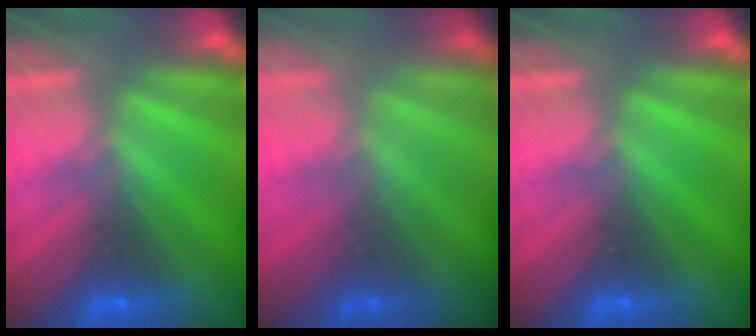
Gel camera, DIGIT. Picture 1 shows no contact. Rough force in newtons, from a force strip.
{"total": 1.4}
{"total": 0.0}